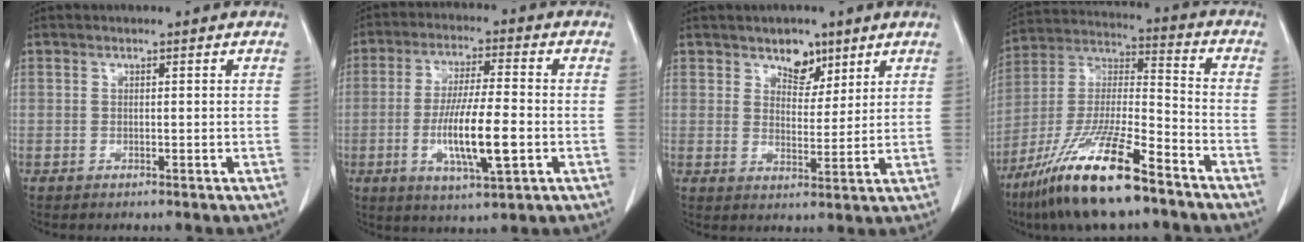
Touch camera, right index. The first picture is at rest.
{"total": 11.3, "force": [-2.7, 1.6, 10.9], "torque": [-0.204, -0.010, -0.047]}
{"total": 4.9, "force": [3.4, 2.8, 2.2], "torque": [-0.027, 0.001, 0.057]}
{"total": 18.4, "force": [-12.1, 2.6, 13.5], "torque": [-0.293, -0.031, -0.225]}